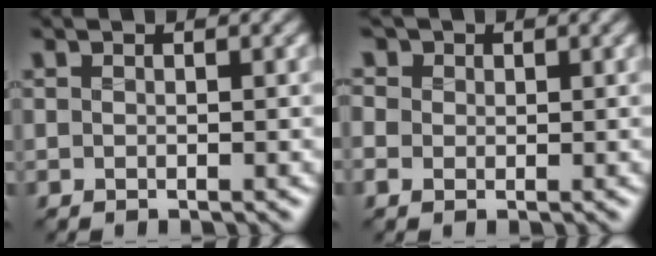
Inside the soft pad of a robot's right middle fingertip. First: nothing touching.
{"total": 2.3, "force": [0.6, 2.0, 0.9], "torque": [-0.025, 0.010, -0.002]}